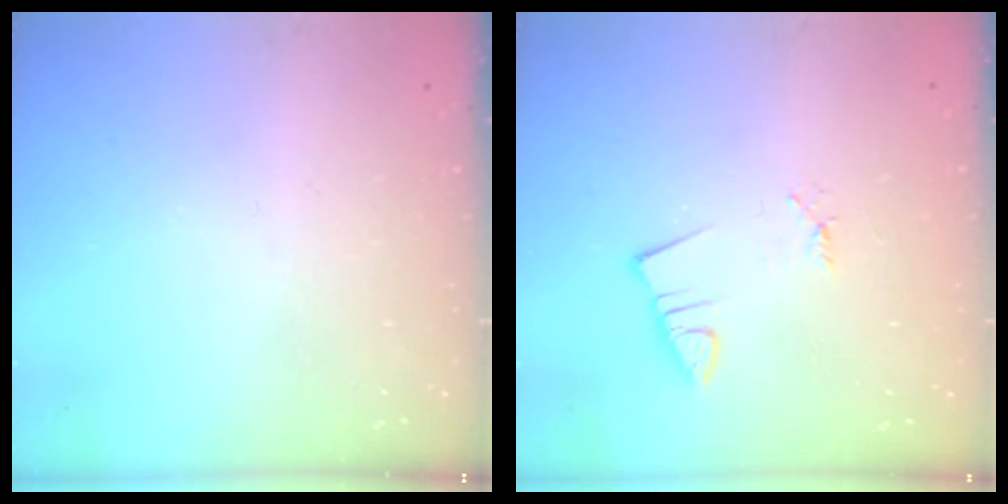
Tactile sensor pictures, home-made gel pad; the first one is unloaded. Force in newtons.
{"total": 0.9, "press": 0.9, "slide": 0.1}